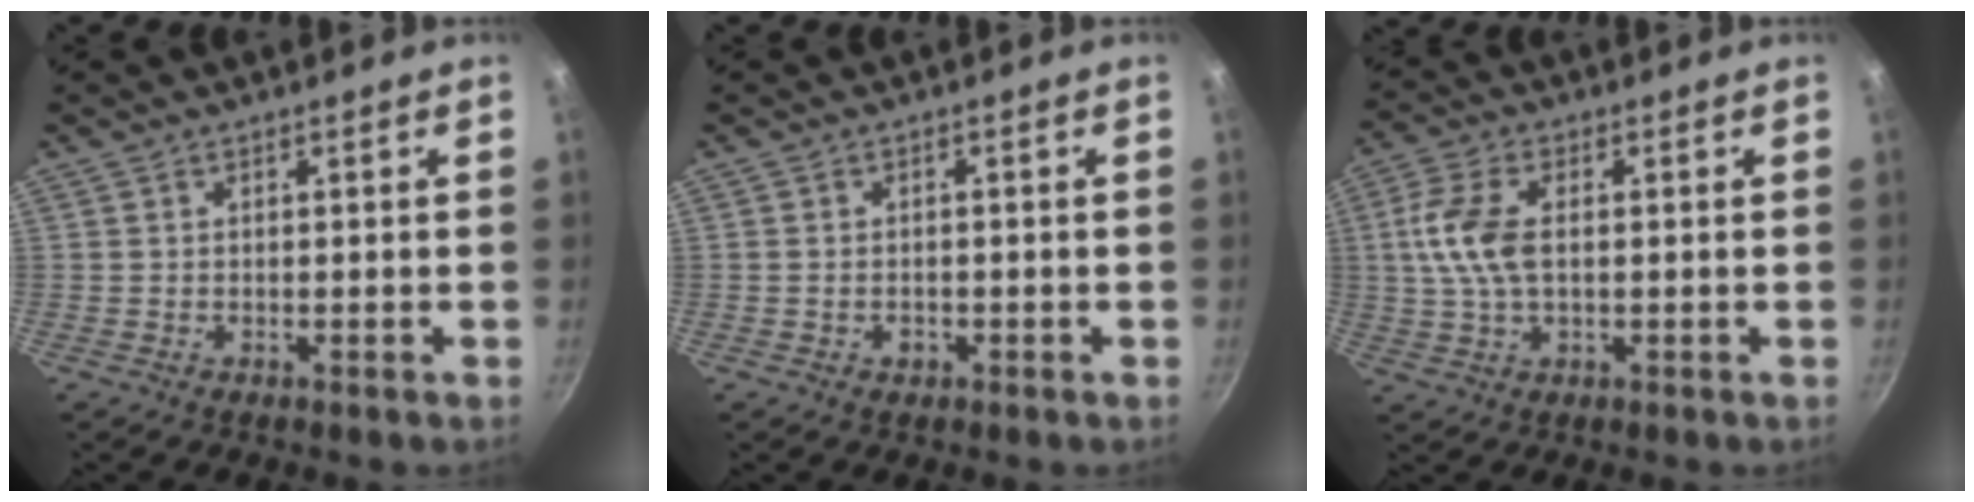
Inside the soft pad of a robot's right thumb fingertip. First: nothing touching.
{"total": 1.6, "force": [-0.6, 1.2, 0.8], "torque": [-0.015, 0.004, -0.010]}
{"total": 8.9, "force": [0.9, 4.9, 7.4], "torque": [-0.152, 0.010, 0.012]}